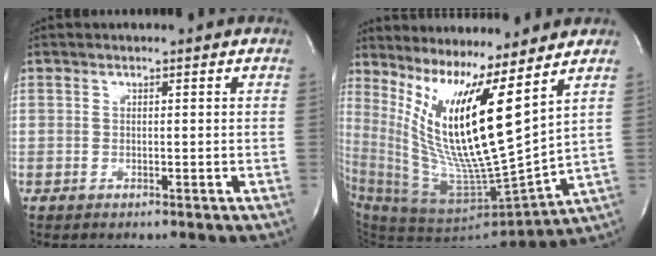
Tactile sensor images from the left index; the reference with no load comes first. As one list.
[{"total": 16.1, "force": [8.0, -0.1, 14.0], "torque": [-0.274, -0.030, 0.152]}]